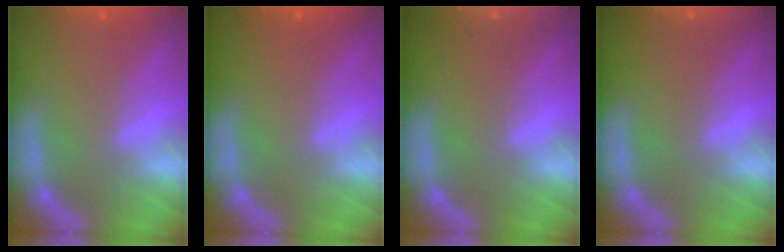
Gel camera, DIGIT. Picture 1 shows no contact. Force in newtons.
{"total": 0.0}
{"total": 6.5}
{"total": 2.4}